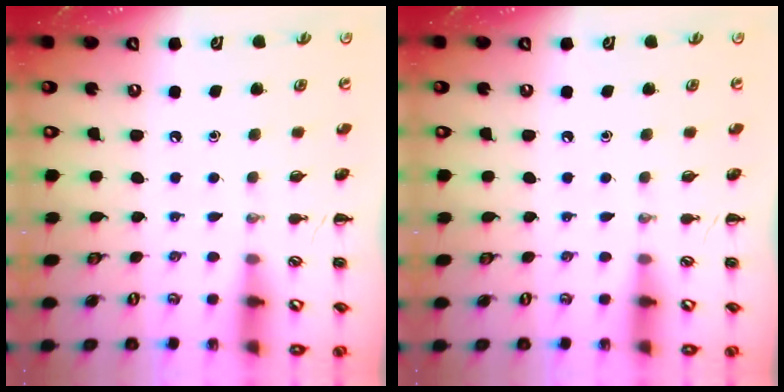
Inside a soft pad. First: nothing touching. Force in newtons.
{"total": 0.0}